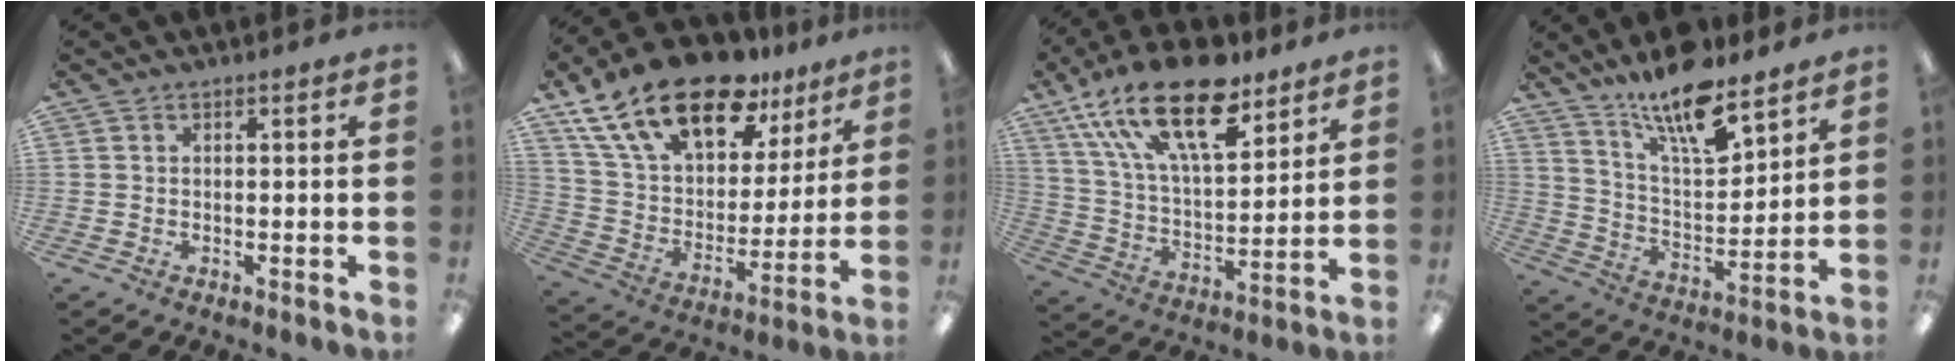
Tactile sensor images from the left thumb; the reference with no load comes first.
{"total": 22.9, "force": [15.1, 11.1, 13.1], "torque": [-0.243, -0.083, 0.269]}
{"total": 23.4, "force": [14.7, 10.1, 15.2], "torque": [-0.281, -0.076, 0.254]}
{"total": 15.4, "force": [12.2, 4.1, 8.4], "torque": [-0.155, -0.076, 0.210]}